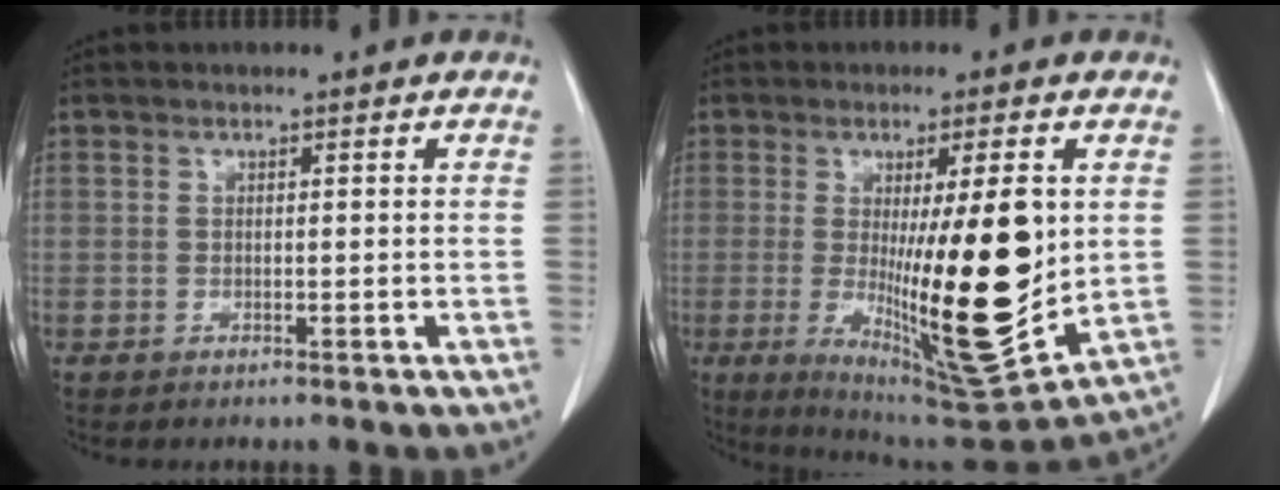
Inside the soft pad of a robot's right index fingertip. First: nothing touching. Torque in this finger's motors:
{"motor_torque": [2.14, 0.00, 1.05, 0.21]}